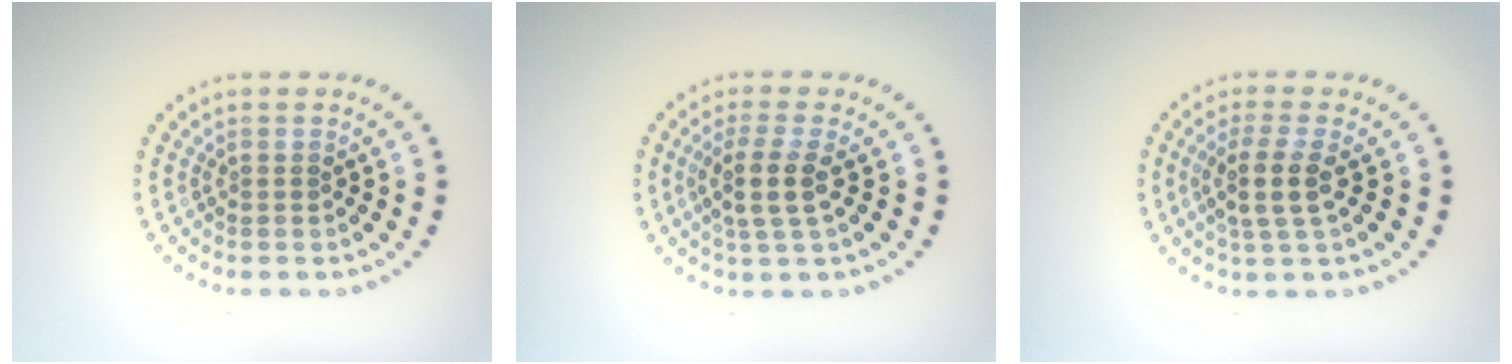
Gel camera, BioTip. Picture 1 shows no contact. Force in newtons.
{"total": 2.9, "press": 2.4, "slide": 1.6}
{"total": 2.9, "press": 2.4, "slide": 1.6}